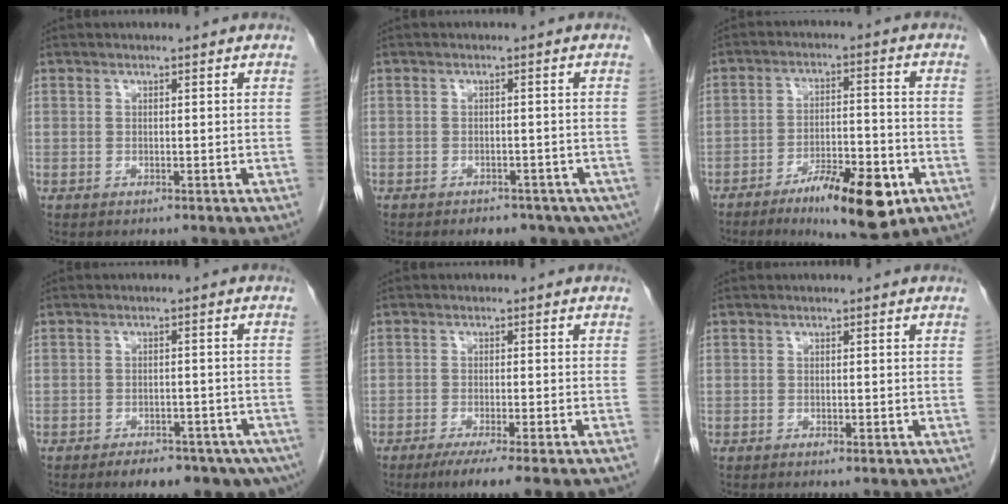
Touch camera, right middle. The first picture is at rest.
{"total": 8.4, "force": [-6.0, 4.6, 3.7], "torque": [-0.040, -0.002, -0.067]}
{"total": 12.2, "force": [-6.6, 2.8, 9.8], "torque": [-0.153, -0.008, -0.098]}
{"total": 11.5, "force": [-8.2, 5.1, 6.2], "torque": [-0.071, -0.001, -0.103]}
{"total": 7.7, "force": [-5.6, 0.0, 5.4], "torque": [-0.069, -0.018, -0.080]}
{"total": 0.8, "force": [-0.5, 0.2, 0.7], "torque": [-0.011, -0.001, -0.005]}